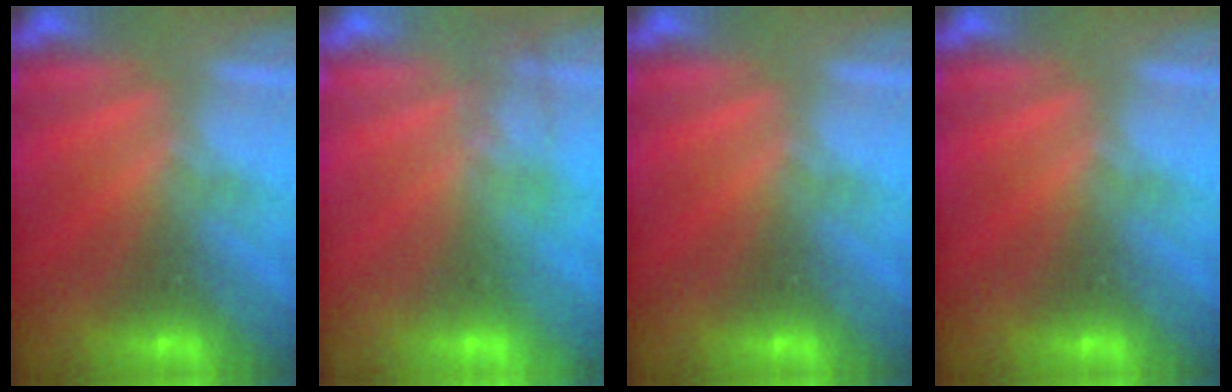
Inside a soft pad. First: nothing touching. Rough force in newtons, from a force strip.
{"total": 1.4}
{"total": 0.0}
{"total": 0.0}